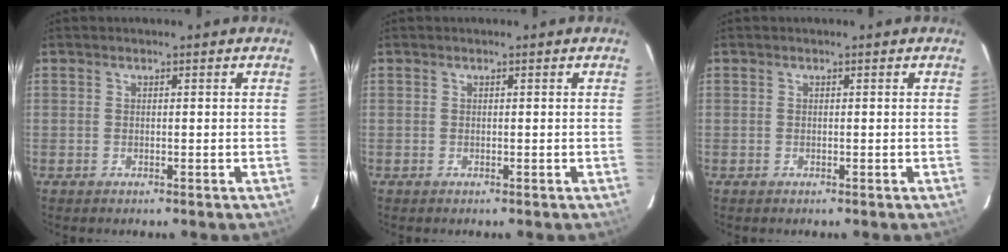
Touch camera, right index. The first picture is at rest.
{"total": 0.0}
{"total": 0.0}